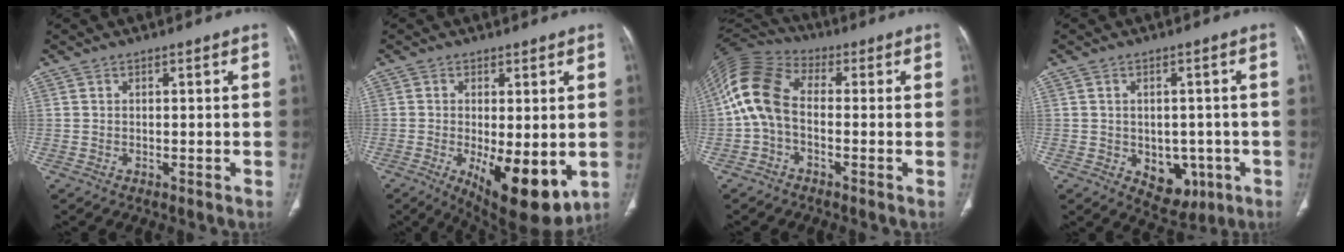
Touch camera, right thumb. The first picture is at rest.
{"total": 13.4, "force": [-3.0, 5.1, 12.0], "torque": [-0.174, -0.027, -0.029]}
{"total": 11.3, "force": [-0.7, 7.2, 8.7], "torque": [-0.180, 0.031, -0.028]}
{"total": 7.7, "force": [-2.1, 5.7, 4.8], "torque": [-0.026, 0.009, -0.013]}